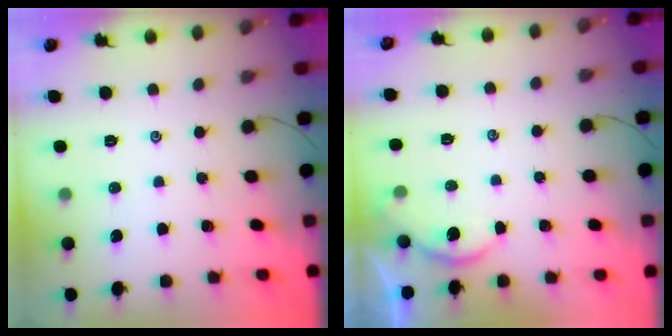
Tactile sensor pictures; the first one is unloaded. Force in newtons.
{"total": 1.2, "press": 1.1, "slide": 0.1}